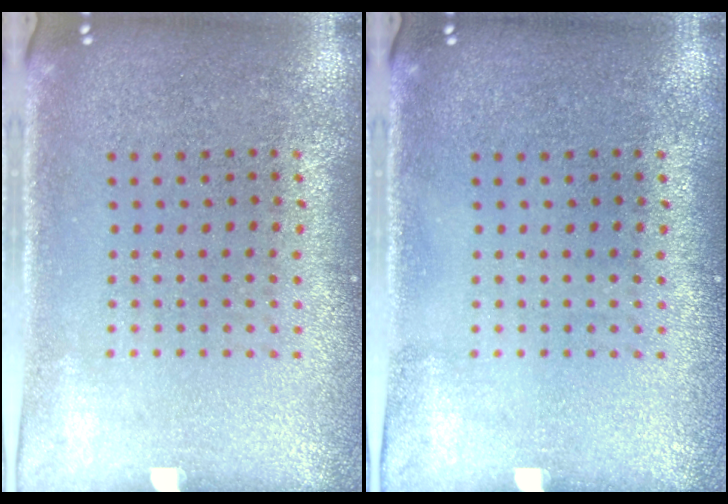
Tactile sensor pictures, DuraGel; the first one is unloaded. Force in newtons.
{"total": 0.0}